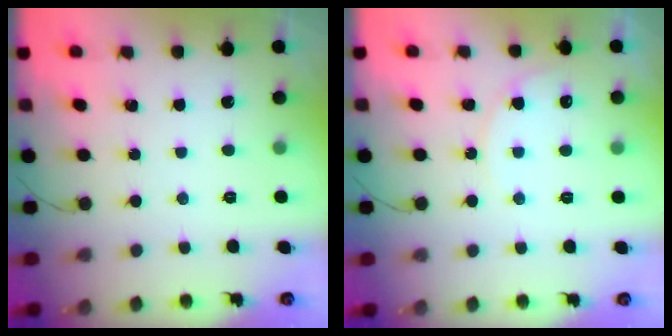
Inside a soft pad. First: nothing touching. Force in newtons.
{"total": 6.0, "press": 6.0, "slide": 0.4}